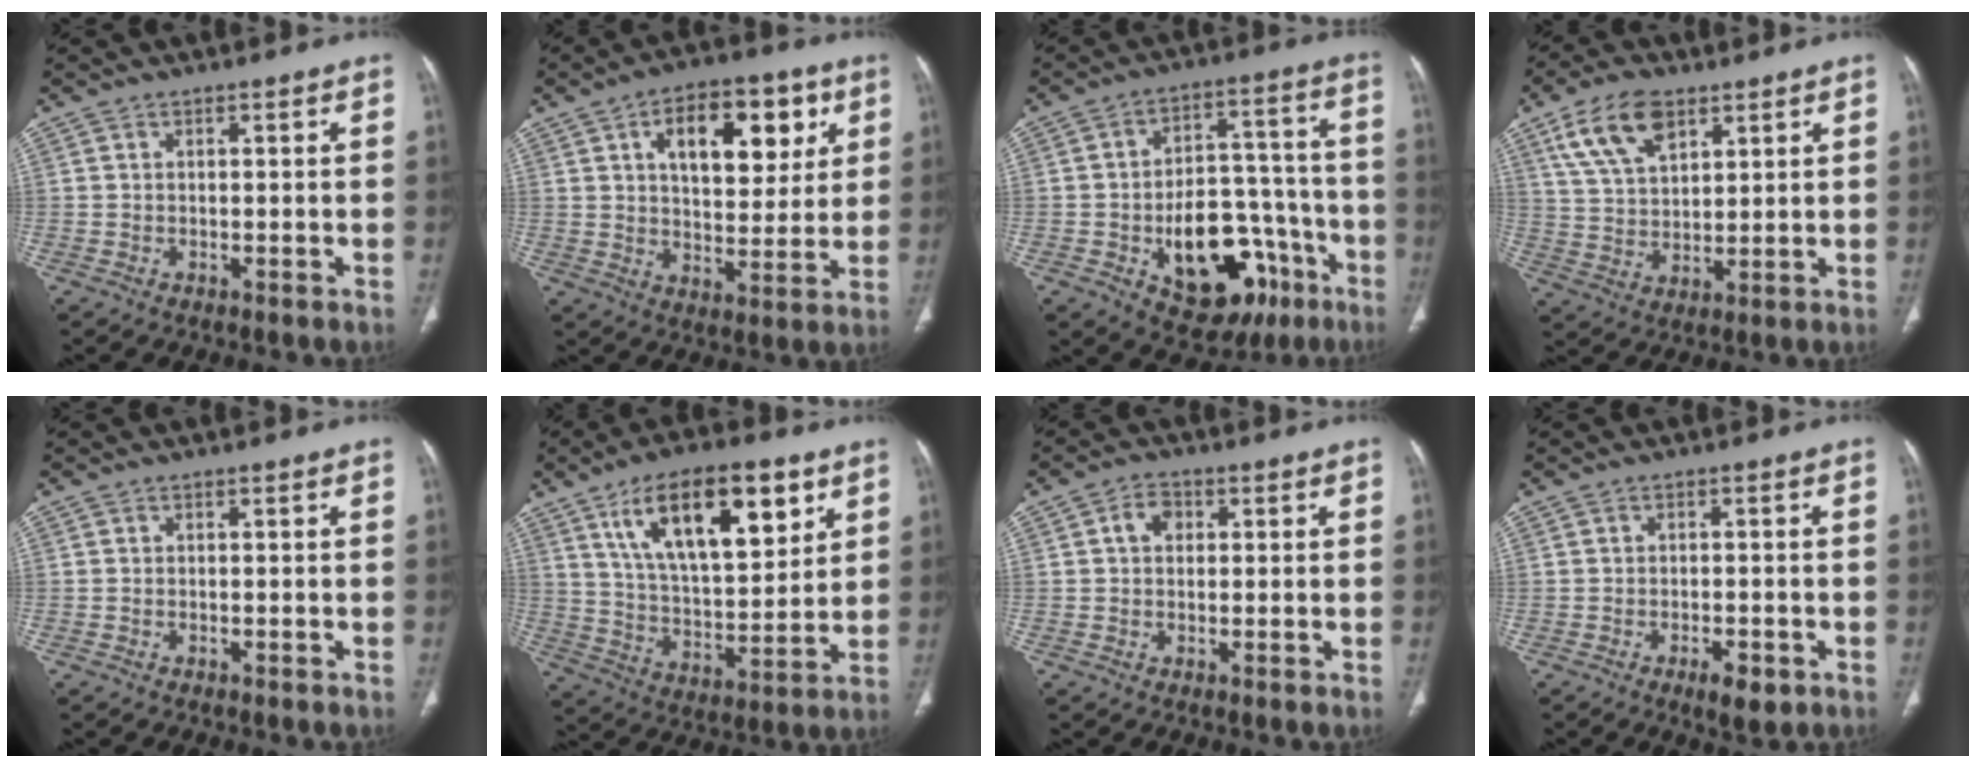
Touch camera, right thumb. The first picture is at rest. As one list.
[{"total": 16.4, "force": [6.0, 8.9, 12.4], "torque": [-0.127, -0.014, 0.093]}, {"total": 20.9, "force": [-8.3, 12.5, 14.6], "torque": [-0.172, 0.056, -0.104]}, {"total": 11.5, "force": [6.2, 6.2, 7.5], "torque": [-0.128, -0.016, 0.123]}, {"total": 0.0}, {"total": 20.5, "force": [10.0, 8.7, 15.7], "torque": [-0.217, -0.042, 0.176]}, {"total": 3.7, "force": [0.8, 2.8, 2.2], "torque": [-0.026, 0.010, 0.010]}, {"total": 4.1, "force": [-2.1, 1.6, 3.2], "torque": [-0.047, 0.002, -0.026]}]